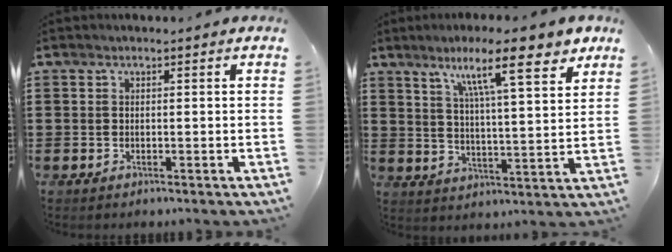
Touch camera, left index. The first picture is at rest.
{"total": 12.3, "force": [8.3, 1.9, 8.9], "torque": [-0.150, -0.035, 0.131]}